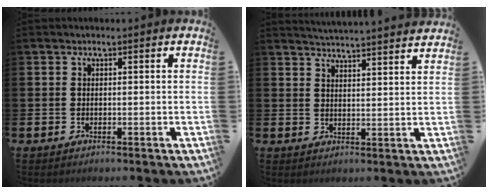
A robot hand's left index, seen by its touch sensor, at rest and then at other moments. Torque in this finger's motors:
{"motor_torque": [0.41, -1.73, 0.20, 0.02]}